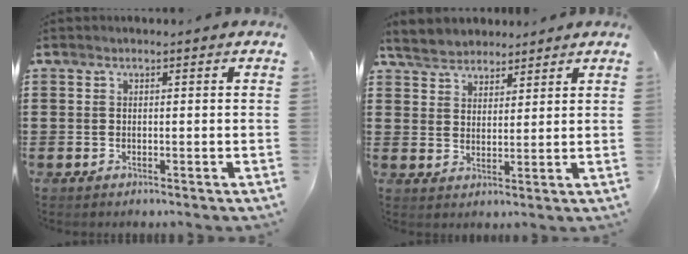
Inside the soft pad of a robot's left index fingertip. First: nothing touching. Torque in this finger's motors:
{"motor_torque": [1.07, -1.07, 0.37, 0.06]}